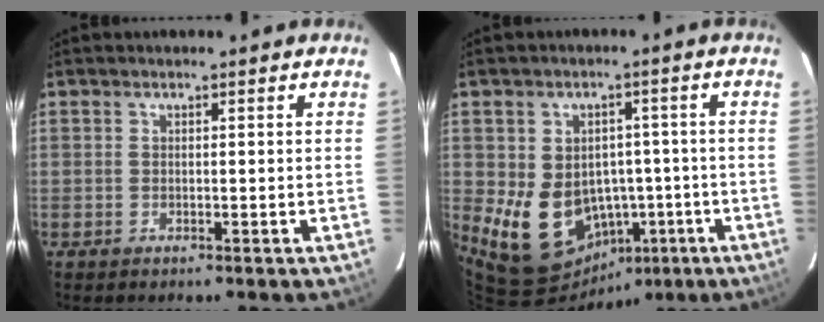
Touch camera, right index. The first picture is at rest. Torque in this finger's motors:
{"motor_torque": [1.66, -0.47, 0.77, 0.08]}